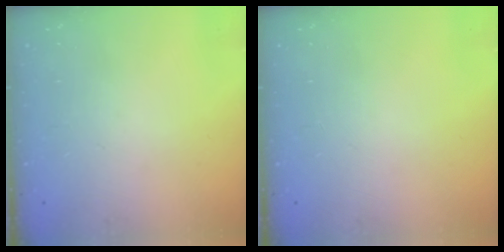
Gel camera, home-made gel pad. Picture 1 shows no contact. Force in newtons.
{"total": 0.0}